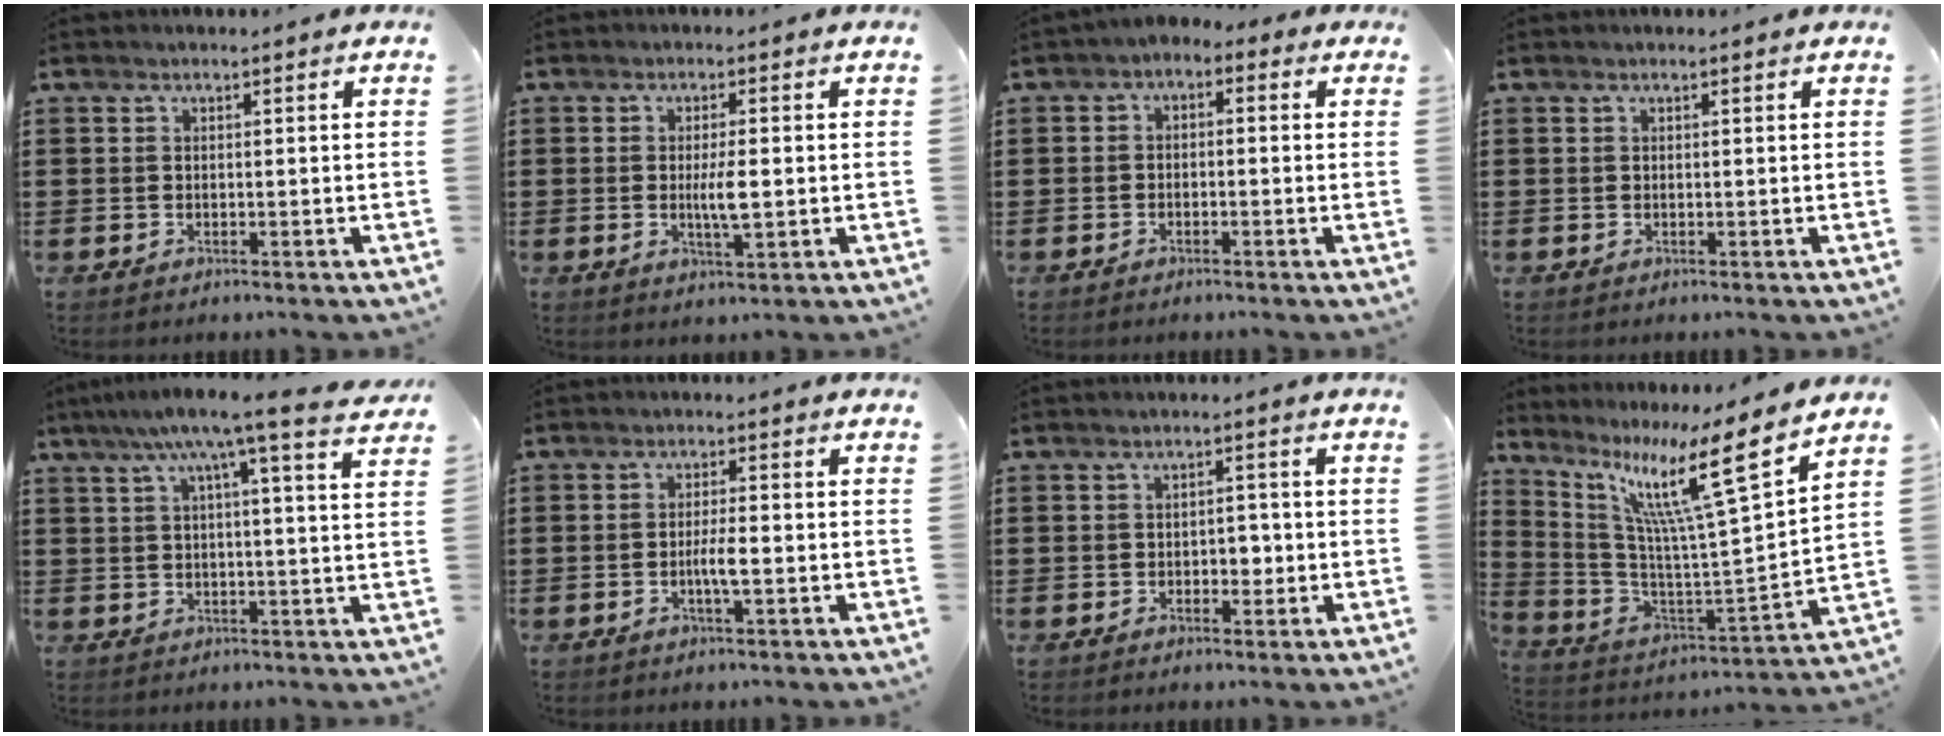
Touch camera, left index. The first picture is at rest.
{"total": 4.0, "force": [-0.2, 0.8, 3.9], "torque": [-0.076, -0.003, -0.007]}
{"total": 2.3, "force": [-2.2, 0.6, 0.3], "torque": [-0.010, 0.007, -0.050]}
{"total": 0.0}
{"total": 7.9, "force": [5.5, 0.2, 5.7], "torque": [-0.120, -0.019, 0.089]}
{"total": 3.3, "force": [-0.8, 0.6, 3.1], "torque": [-0.062, -0.001, -0.018]}
{"total": 2.7, "force": [-0.6, 1.8, 1.9], "torque": [-0.041, 0.006, -0.016]}
{"total": 14.2, "force": [8.6, 0.6, 11.2], "torque": [-0.228, -0.054, 0.126]}